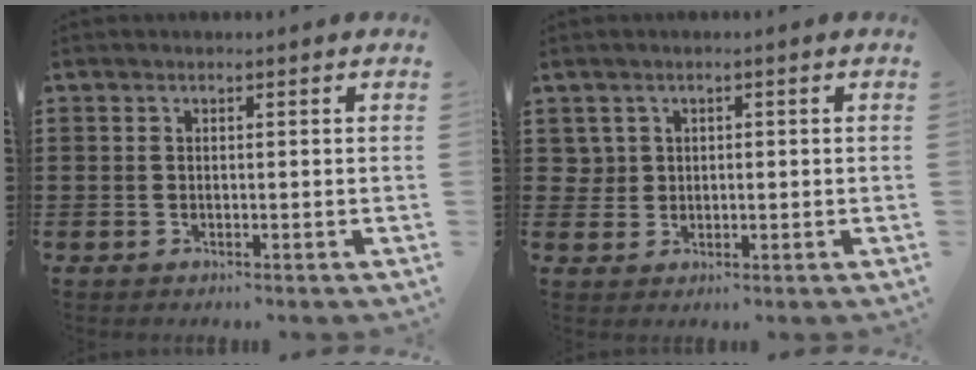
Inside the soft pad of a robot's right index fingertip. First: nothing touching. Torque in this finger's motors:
{"motor_torque": [-0.31, 0.28, -0.13, -0.04]}